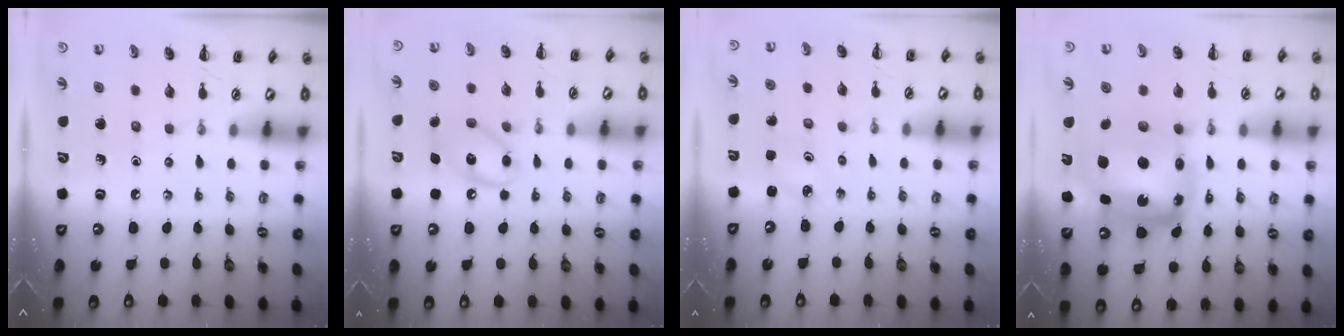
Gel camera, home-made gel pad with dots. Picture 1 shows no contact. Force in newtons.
{"total": 11.5, "press": 11.5, "slide": 1.3}
{"total": 1.7, "press": 1.7, "slide": 0.2}
{"total": 14.2, "press": 13.6, "slide": 4.0}